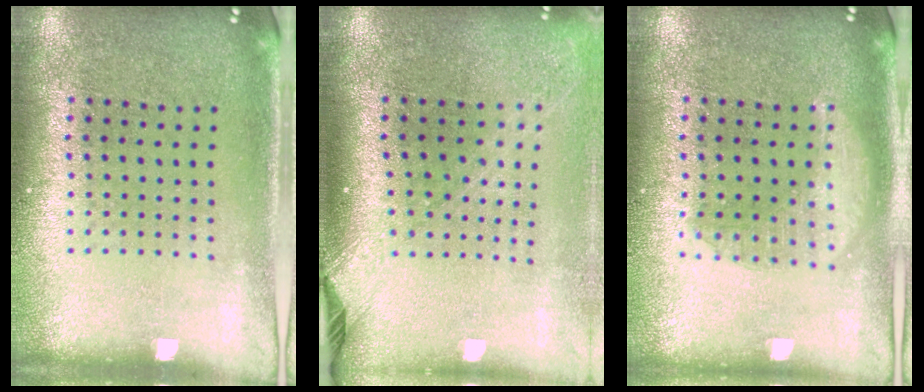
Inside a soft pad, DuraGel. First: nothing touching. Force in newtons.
{"total": 2.2, "press": 1.6, "slide": 1.5}
{"total": 1.4, "press": 1.4, "slide": 0.1}